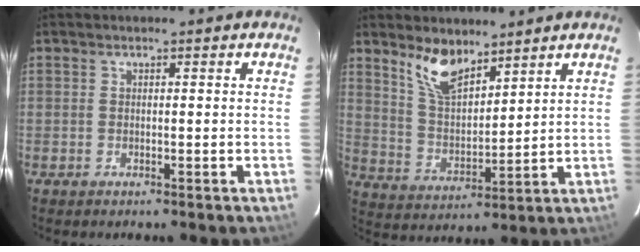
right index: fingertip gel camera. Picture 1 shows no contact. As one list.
[{"total": 9.1, "force": [6.8, 3.4, 5.0], "torque": [-0.094, 0.002, 0.138]}]